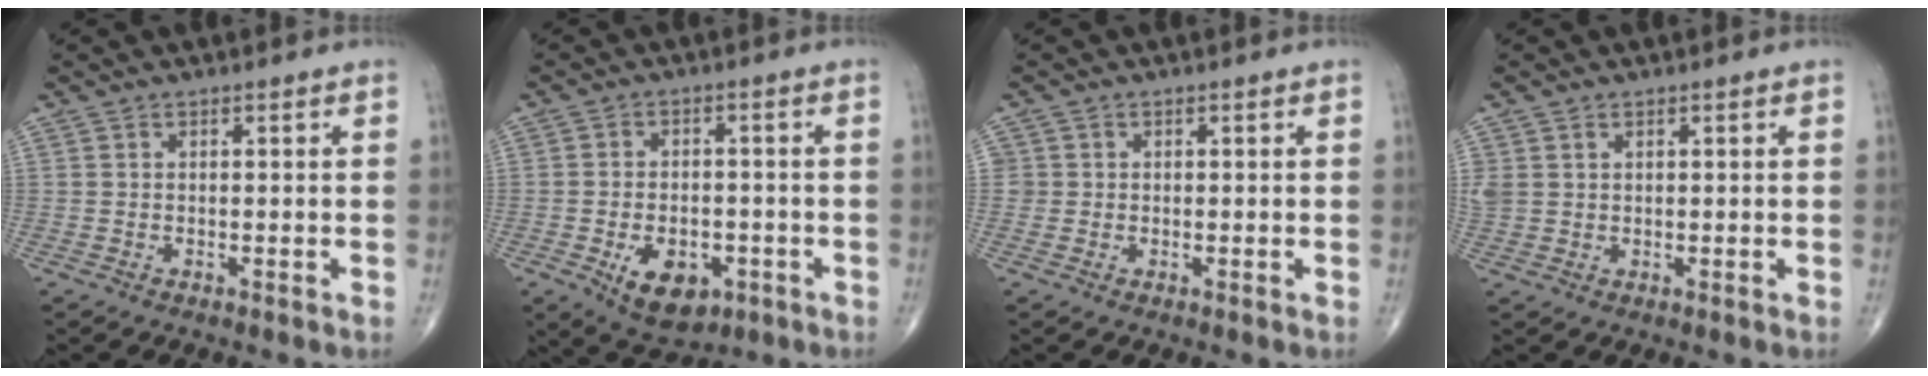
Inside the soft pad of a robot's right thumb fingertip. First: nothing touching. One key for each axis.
{"total": 9.7, "fx": -3.7, "fy": 6.1, "fz": 6.7, "tx": -0.084, "ty": 0.010, "tz": -0.046}
{"total": 1.5, "fx": 0.0, "fy": 1.5, "fz": 0.1, "tx": 0.011, "ty": 0.005, "tz": -0.002}
{"total": 3.1, "fx": 1.1, "fy": 2.6, "fz": 1.3, "tx": -0.034, "ty": 0.005, "tz": 0.030}